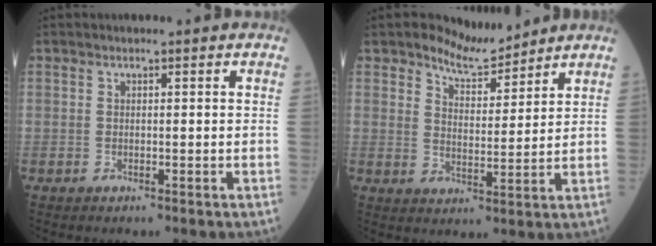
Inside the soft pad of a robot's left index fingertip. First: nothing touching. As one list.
[{"total": 5.4, "force": [5.2, 1.4, 0.7], "torque": [-0.012, -0.004, 0.096]}]